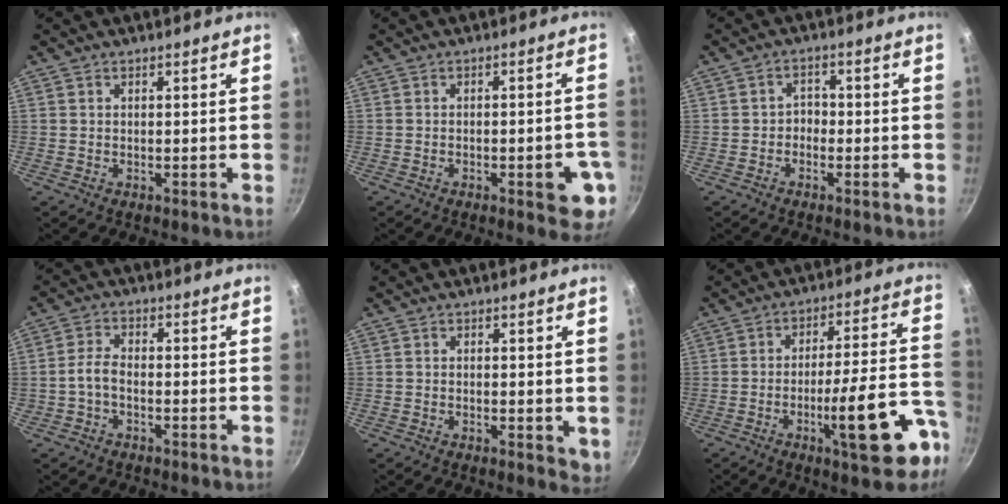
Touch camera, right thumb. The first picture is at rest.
{"total": 9.1, "force": [-3.4, 3.1, 7.9], "torque": [-0.072, 0.024, -0.036]}
{"total": 2.4, "force": [-1.1, 1.9, 1.1], "torque": [-0.001, 0.016, -0.023]}
{"total": 3.3, "force": [-1.3, 1.8, 2.4], "torque": [-0.049, 0.022, -0.032]}
{"total": 2.9, "force": [0.1, 1.3, 2.6], "torque": [-0.030, -0.007, 0.001]}
{"total": 16.2, "force": [-7.3, 4.0, 13.9], "torque": [-0.178, 0.046, -0.100]}